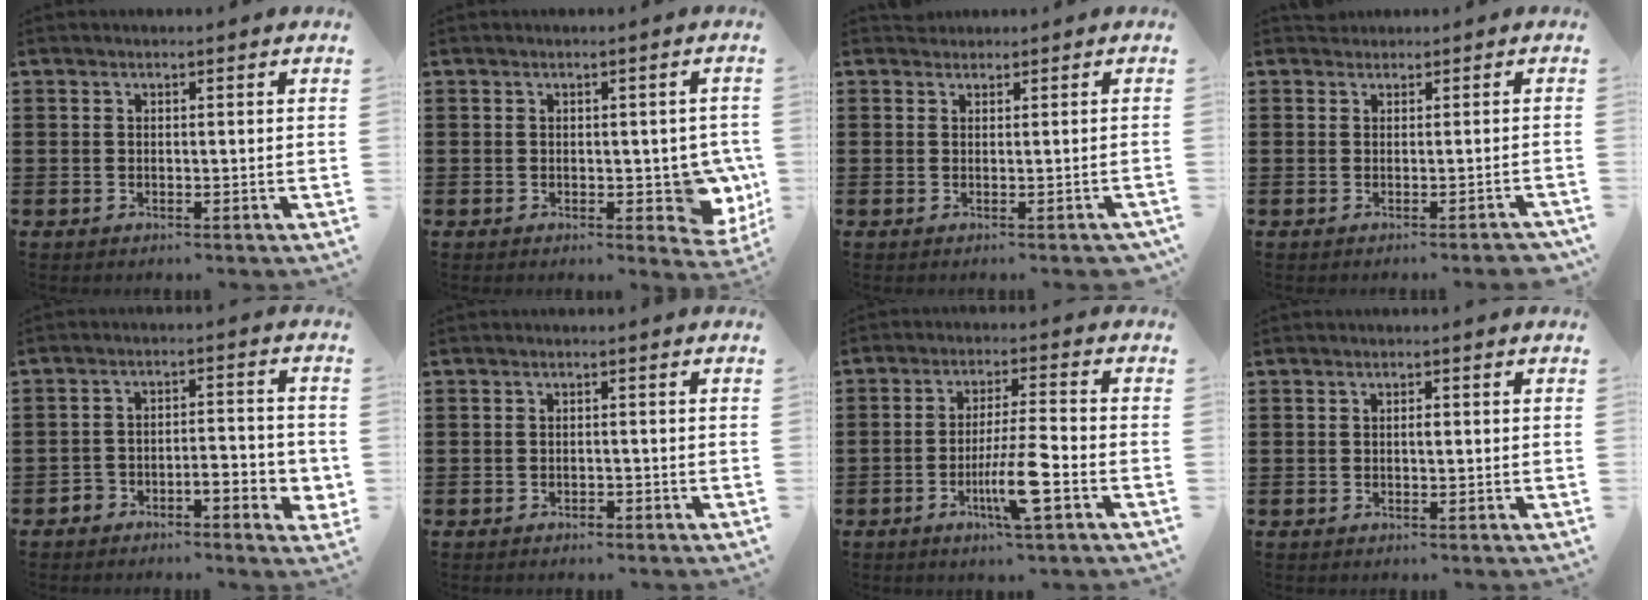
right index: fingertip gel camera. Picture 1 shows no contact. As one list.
[{"total": 5.6, "force": [-0.3, 3.1, 4.7], "torque": [-0.048, -0.004, -0.005]}, {"total": 0.7, "force": [0.5, 0.4, -0.1], "torque": [-0.001, -0.001, 0.011]}, {"total": 0.0}, {"total": 4.0, "force": [-3.0, 1.6, 2.2], "torque": [-0.040, 0.008, -0.058]}, {"total": 1.0, "force": [-1.0, 0.2, 0.2], "torque": [-0.009, -0.002, -0.021]}, {"total": 8.3, "force": [-3.2, 0.6, 7.6], "torque": [-0.142, -0.011, -0.060]}, {"total": 1.0, "force": [0.0, 0.4, 0.9], "torque": [-0.019, -0.001, 0.000]}]